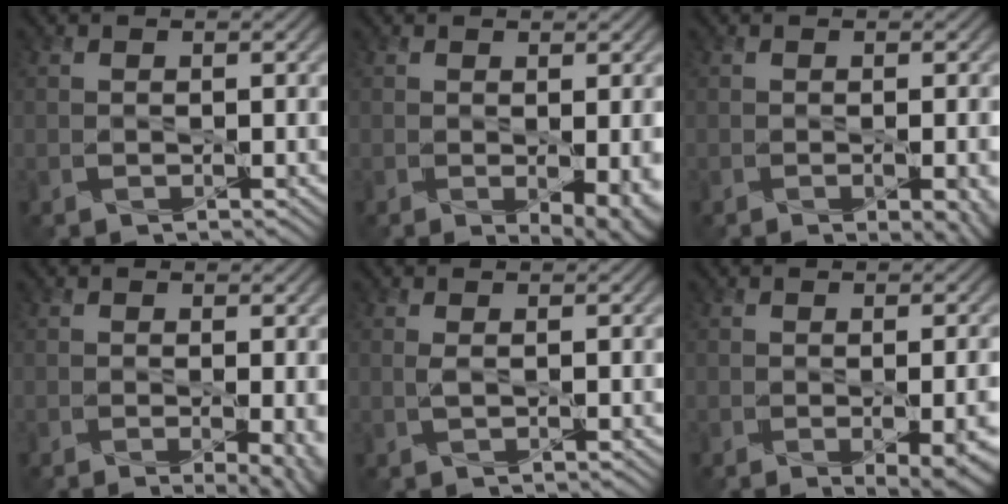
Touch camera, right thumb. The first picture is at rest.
{"total": 4.2, "force": [-1.0, 1.7, 3.8], "torque": [-0.051, -0.018, -0.004]}
{"total": 3.5, "force": [-1.4, 1.0, 3.0], "torque": [-0.040, -0.012, -0.008]}
{"total": 3.9, "force": [-0.9, 1.1, 3.6], "torque": [-0.050, -0.014, -0.008]}
{"total": 0.7, "force": [0.2, 0.0, 0.7], "torque": [-0.019, 0.002, 0.002]}
{"total": 5.6, "force": [-2.0, 1.8, 4.9], "torque": [-0.067, -0.020, -0.008]}